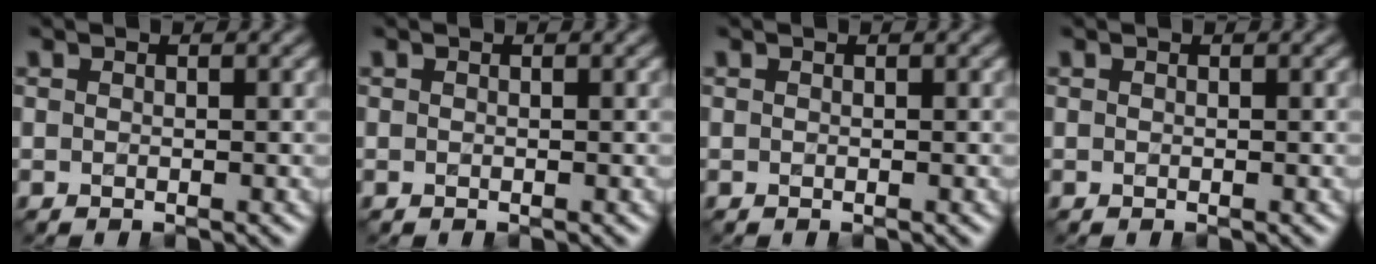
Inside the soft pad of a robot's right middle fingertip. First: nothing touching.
{"total": 0.0}
{"total": 0.0}
{"total": 0.0}